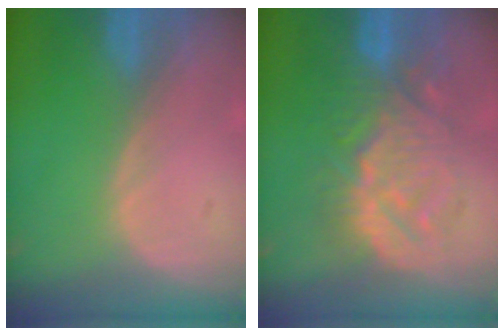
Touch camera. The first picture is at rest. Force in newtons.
{"total": 9.6, "press": 9.6, "slide": 0.4}